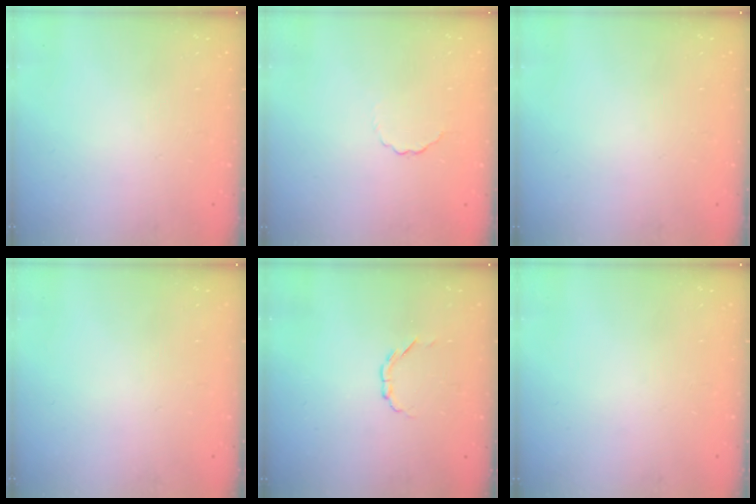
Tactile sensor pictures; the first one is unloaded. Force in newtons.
{"total": 2.6, "press": 2.4, "slide": 0.9}
{"total": 0.0}
{"total": 0.0}
{"total": 2.3, "press": 2.2, "slide": 0.8}
{"total": 0.0}